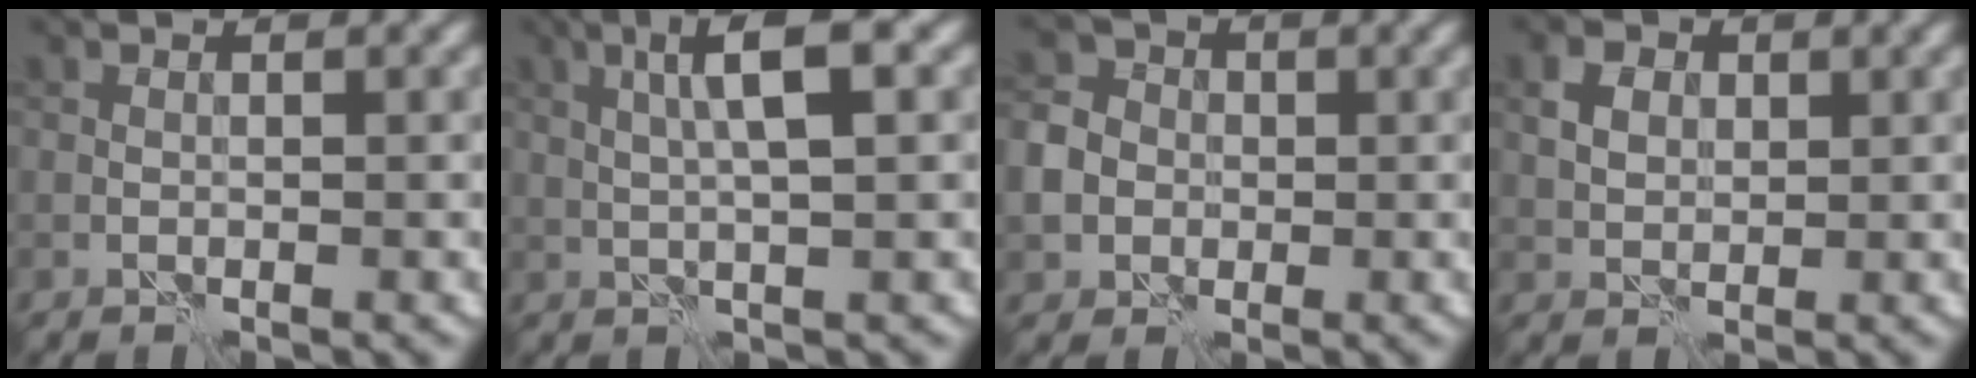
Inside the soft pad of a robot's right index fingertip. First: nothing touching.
{"total": 4.8, "force": [1.4, 0.7, 4.5], "torque": [-0.083, 0.012, 0.025]}
{"total": 6.5, "force": [-1.2, 5.9, 2.5], "torque": [-0.052, 0.001, -0.048]}
{"total": 2.6, "force": [0.6, 2.1, 1.4], "torque": [-0.029, 0.001, 0.009]}